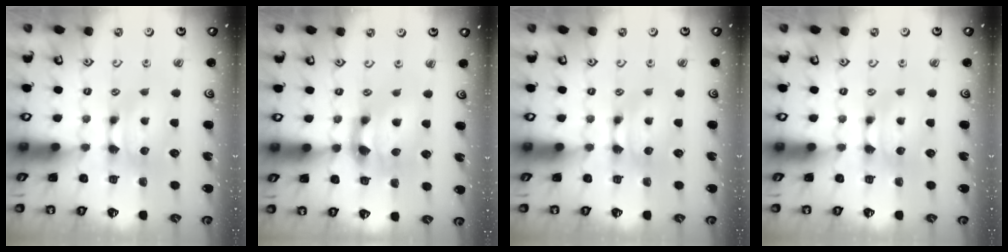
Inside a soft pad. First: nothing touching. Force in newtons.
{"total": 3.0, "press": 2.4, "slide": 1.8}
{"total": 0.0}
{"total": 0.0}